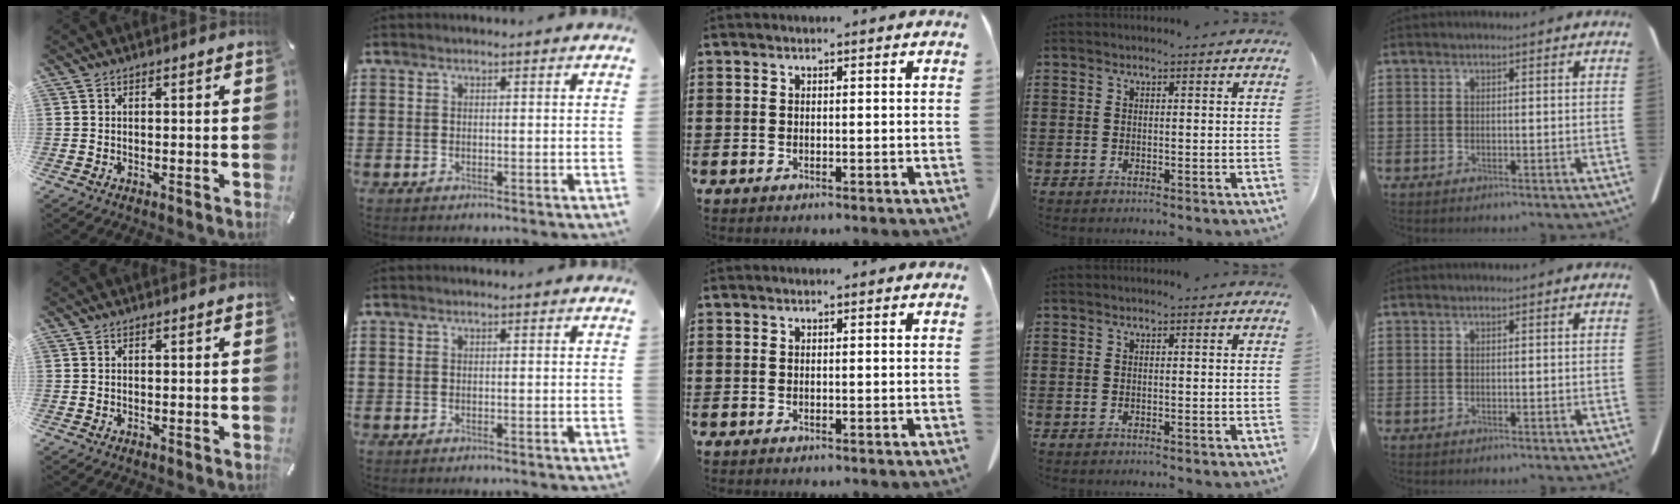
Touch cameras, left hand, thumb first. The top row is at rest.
{}